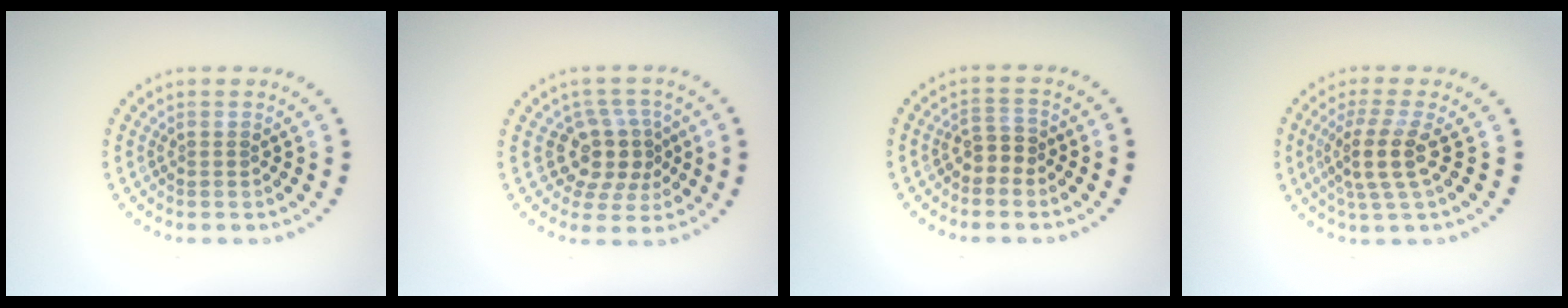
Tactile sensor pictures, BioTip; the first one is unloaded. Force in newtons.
{"total": 4.0, "press": 3.3, "slide": 2.3}
{"total": 1.8, "press": 1.6, "slide": 0.9}
{"total": 3.6, "press": 2.7, "slide": 2.3}